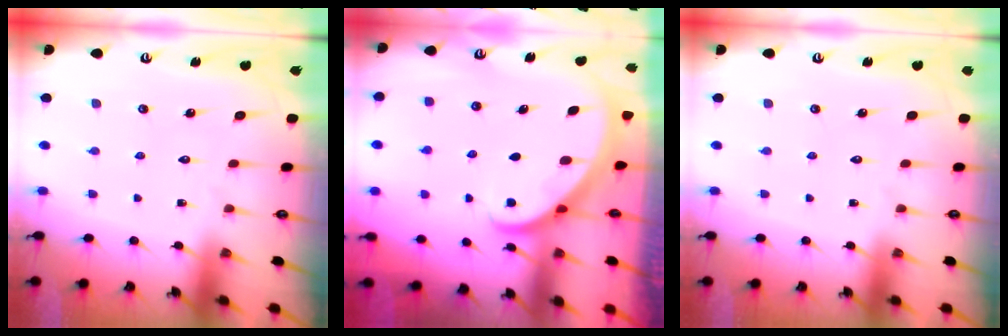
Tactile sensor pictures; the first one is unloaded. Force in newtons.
{"total": 2.9, "press": 2.9, "slide": 0.2}
{"total": 0.0}